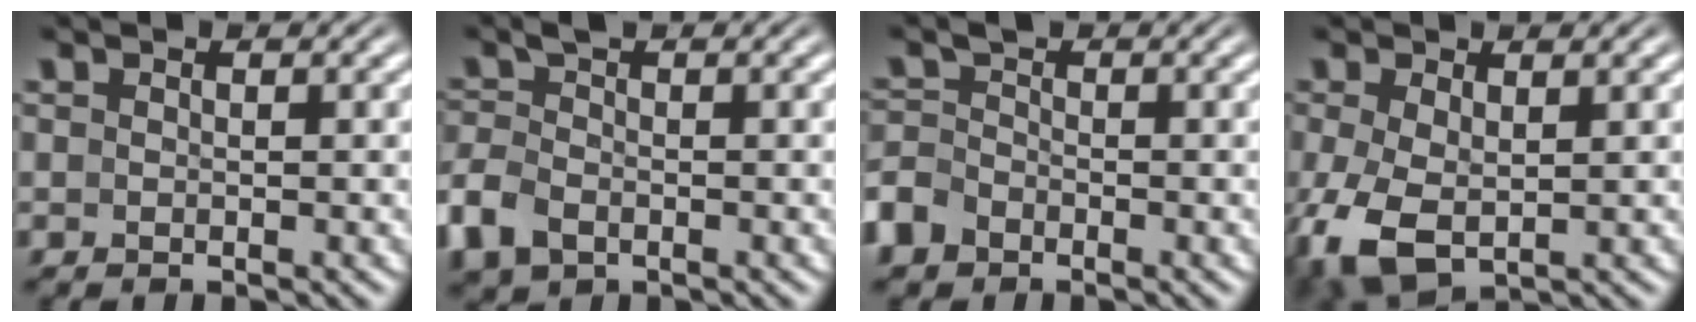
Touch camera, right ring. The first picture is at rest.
{"total": 3.2, "force": [-1.5, 2.2, 1.8], "torque": [-0.057, -0.017, -0.019]}
{"total": 2.9, "force": [-2.0, 2.0, 0.5], "torque": [-0.018, -0.019, -0.033]}
{"total": 7.0, "force": [-3.2, 4.8, 4.0], "torque": [-0.125, -0.051, -0.025]}